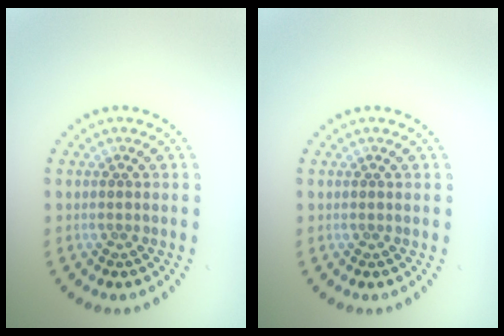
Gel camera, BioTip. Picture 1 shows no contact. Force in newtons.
{"total": 0.0}